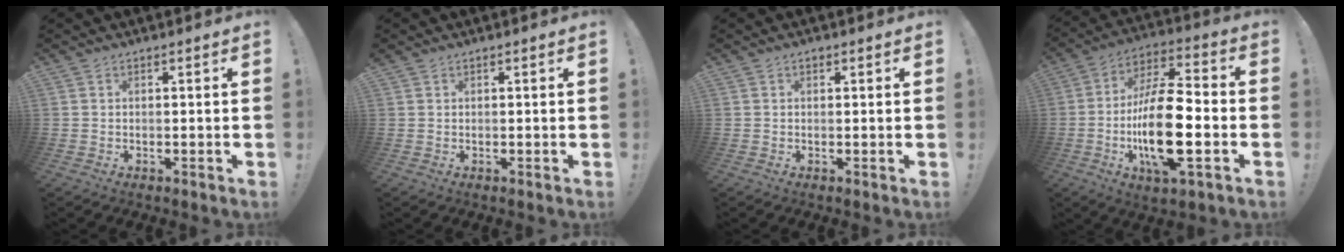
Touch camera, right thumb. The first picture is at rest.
{"total": 0.5, "force": [0.4, 0.3, 0.1], "torque": [0.004, -0.002, 0.008]}
{"total": 0.7, "force": [0.4, 0.5, 0.2], "torque": [-0.004, 0.000, 0.008]}
{"total": 20.7, "force": [-4.2, 7.5, 18.8], "torque": [-0.360, 0.004, -0.072]}